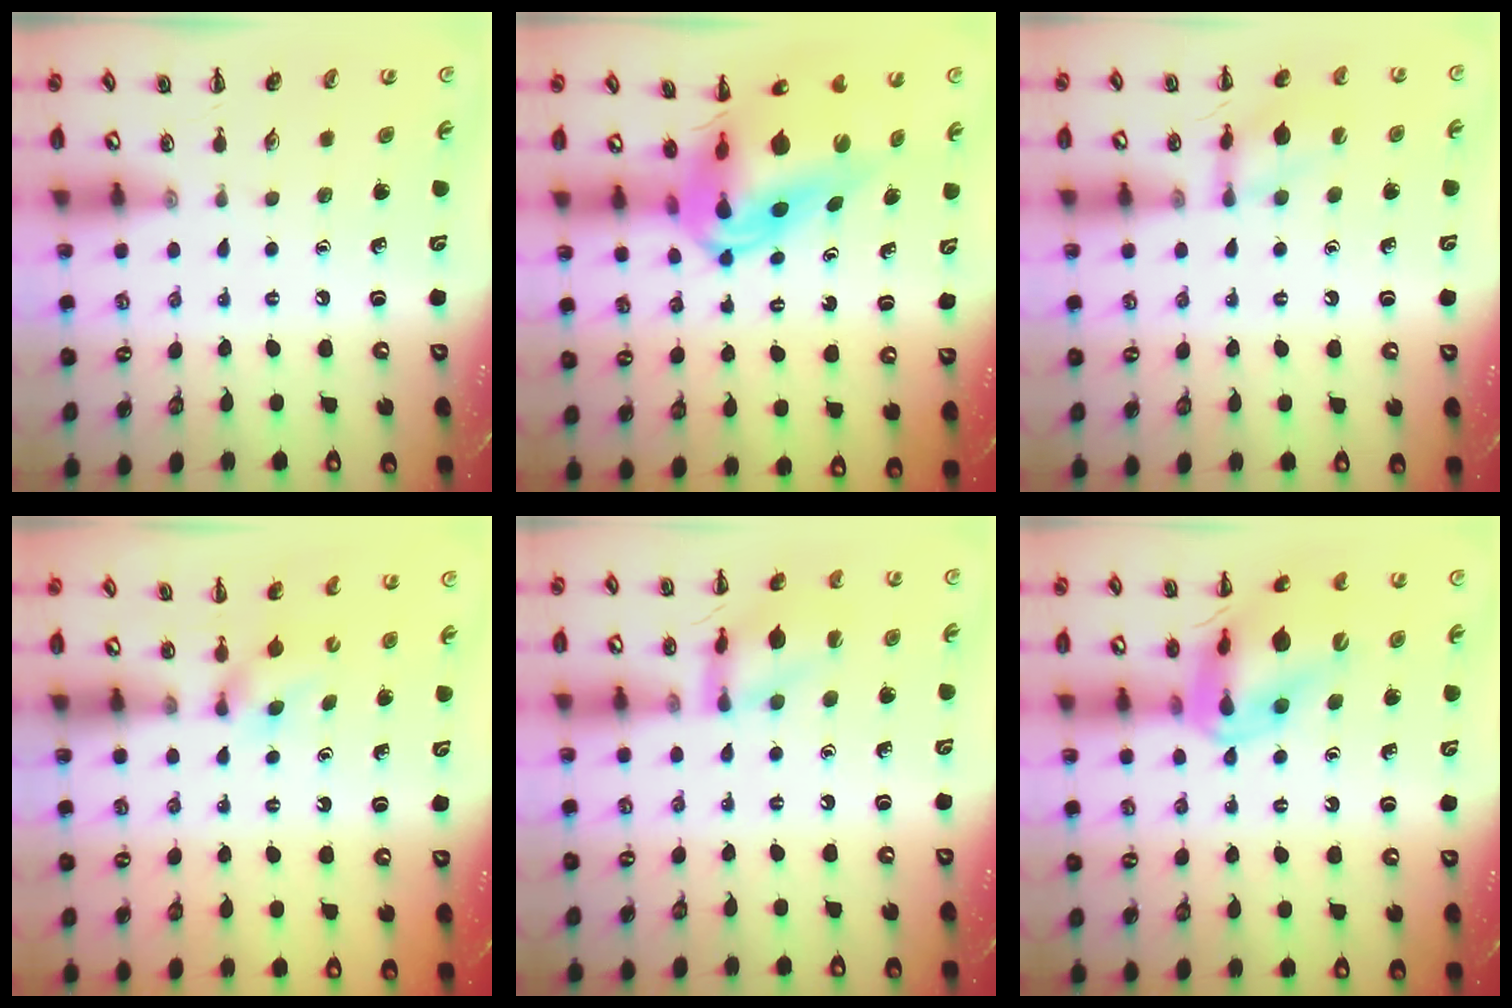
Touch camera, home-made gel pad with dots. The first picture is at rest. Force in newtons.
{"total": 13.6, "press": 12.9, "slide": 4.4}
{"total": 11.2, "press": 11.2, "slide": 0.8}
{"total": 4.2, "press": 4.0, "slide": 1.0}
{"total": 12.6, "press": 12.6, "slide": 0.6}
{"total": 16.0, "press": 15.7, "slide": 3.3}